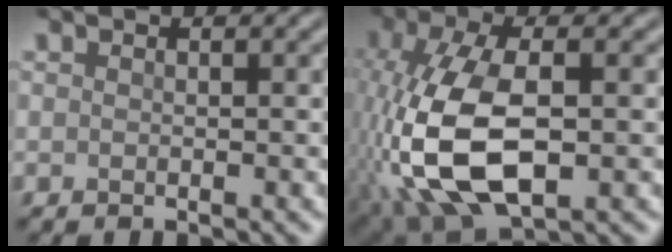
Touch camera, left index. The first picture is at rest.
{"total": 11.2, "force": [-2.6, 5.8, 9.3], "torque": [-0.217, -0.008, -0.053]}